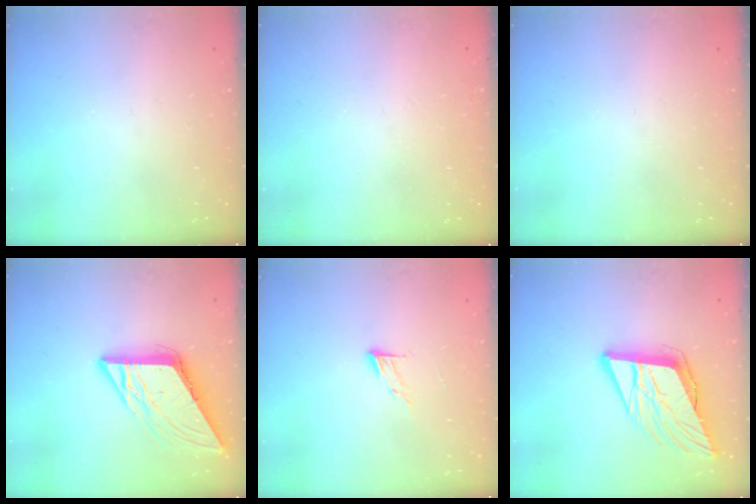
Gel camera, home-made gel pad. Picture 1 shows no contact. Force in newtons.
{"total": 1.6, "press": 1.6, "slide": 0.1}
{"total": 0.0}
{"total": 8.8, "press": 8.8, "slide": 0.9}
{"total": 5.0, "press": 4.9, "slide": 0.5}
{"total": 13.5, "press": 12.9, "slide": 3.8}